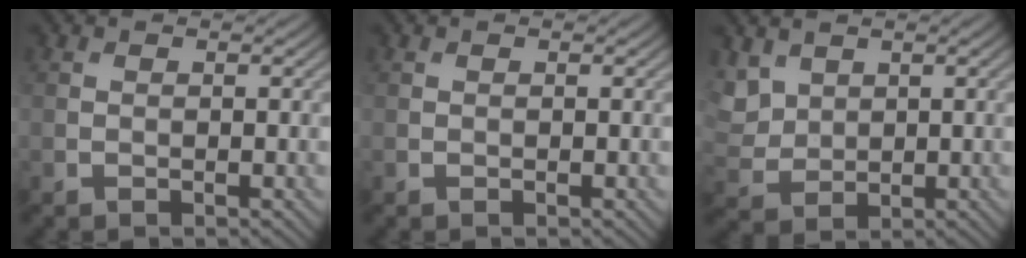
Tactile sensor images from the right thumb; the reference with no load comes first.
{"total": 0.0}
{"total": 4.4, "force": [2.4, 3.0, 2.2], "torque": [-0.073, -0.001, 0.054]}